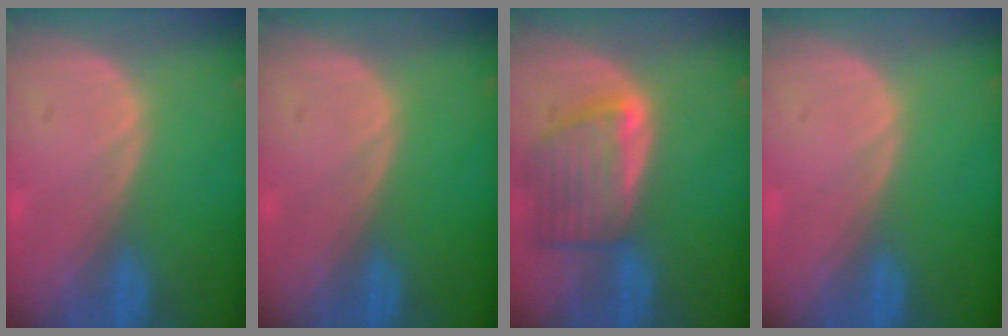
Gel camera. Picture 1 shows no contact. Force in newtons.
{"total": 0.0}
{"total": 7.8, "press": 7.1, "slide": 3.2}
{"total": 0.0}